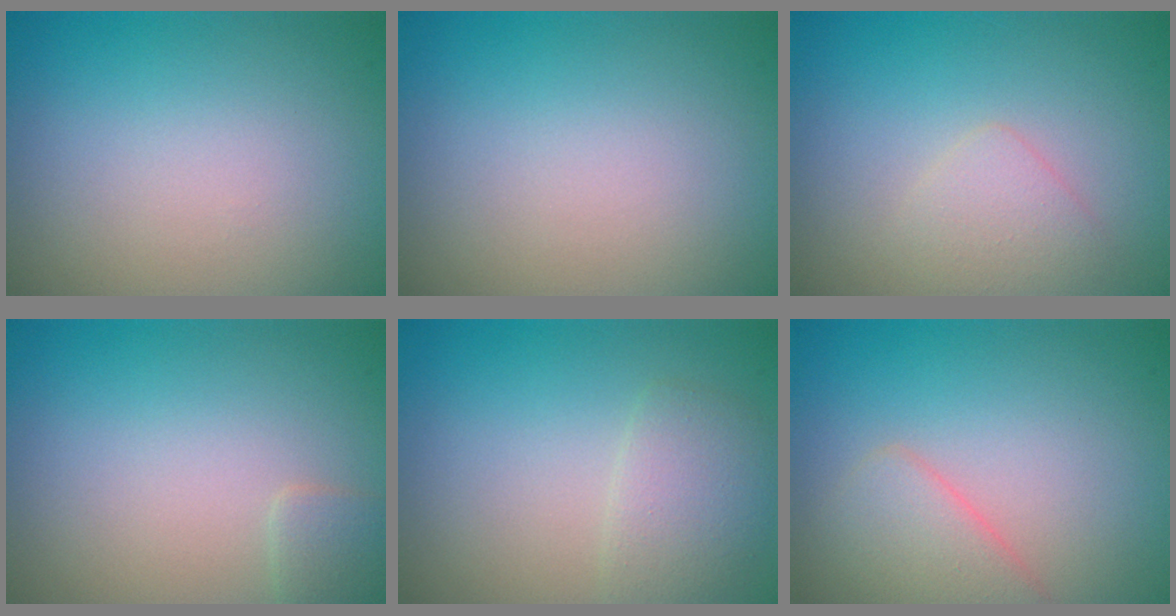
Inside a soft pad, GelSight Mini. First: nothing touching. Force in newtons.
{"total": 0.0}
{"total": 1.8, "press": 1.8, "slide": 0.0}
{"total": 1.1, "press": 1.1, "slide": 0.1}
{"total": 2.3, "press": 2.3, "slide": 0.0}
{"total": 2.9, "press": 2.9, "slide": 0.1}